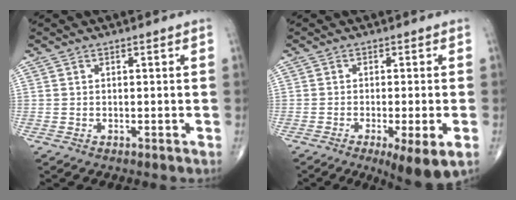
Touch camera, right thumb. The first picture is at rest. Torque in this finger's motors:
{"motor_torque": [-0.02, 0.39, 0.38, 0.16, 0.08]}